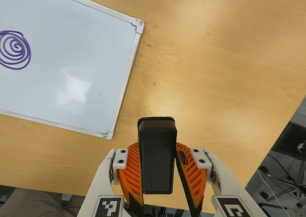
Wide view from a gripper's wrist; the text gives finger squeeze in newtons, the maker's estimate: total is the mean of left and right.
{"total": 5.7, "left": 4.8, "right": 6.6}